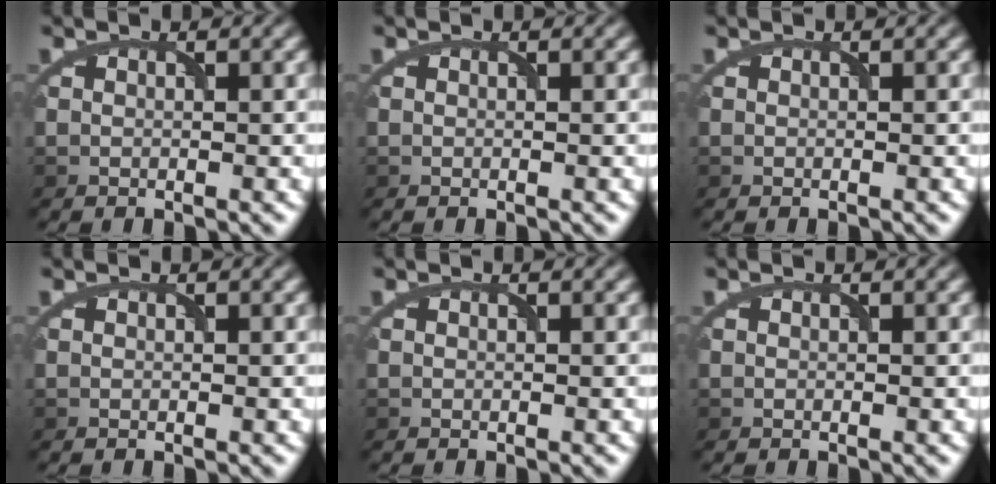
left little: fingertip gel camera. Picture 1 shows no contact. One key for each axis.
{"total": 0.0}
{"total": 0.0}
{"total": 0.0}
{"total": 0.0}
{"total": 0.0}